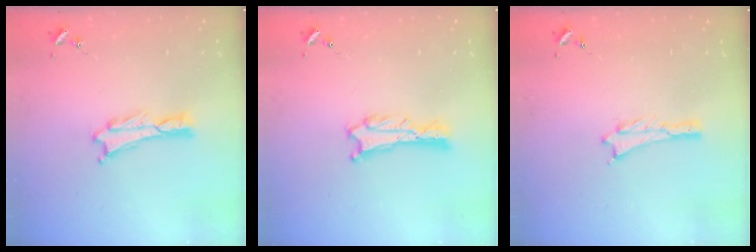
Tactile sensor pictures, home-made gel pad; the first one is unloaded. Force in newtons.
{"total": 0.9, "press": 0.9, "slide": 0.1}
{"total": 0.0}